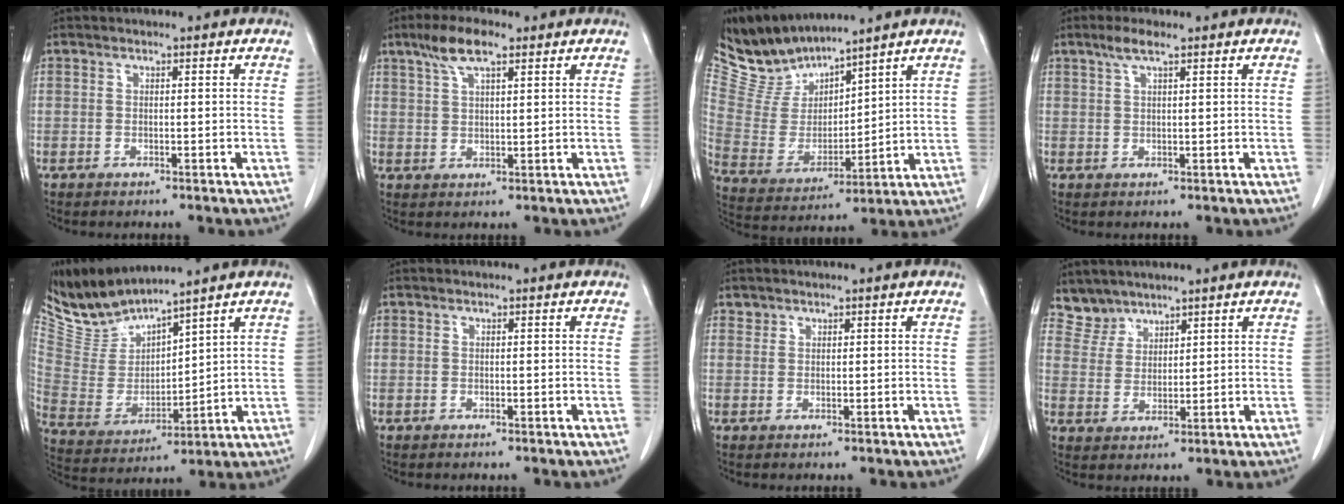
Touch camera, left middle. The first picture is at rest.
{"total": 5.9, "force": [3.8, 1.4, 4.3], "torque": [-0.092, 0.014, 0.072]}
{"total": 9.5, "force": [9.4, 1.2, 1.0], "torque": [-0.046, 0.001, 0.211]}
{"total": 2.6, "force": [1.8, 0.2, 1.9], "torque": [-0.045, 0.006, 0.037]}
{"total": 9.1, "force": [9.0, 0.0, 1.6], "torque": [-0.059, -0.006, 0.201]}
{"total": 0.0}
{"total": 0.8, "force": [0.7, 0.4, -0.1], "torque": [0.005, 0.003, 0.011]}
{"total": 4.0, "force": [3.6, 1.6, -0.6], "torque": [0.014, 0.005, 0.077]}